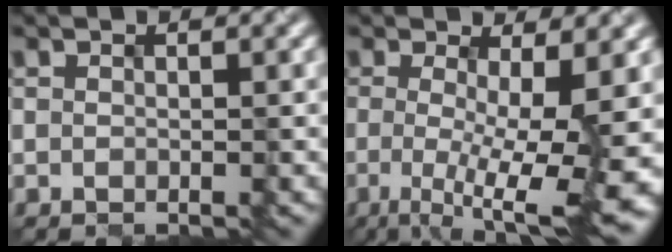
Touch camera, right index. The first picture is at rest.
{"total": 10.5, "force": [-1.3, 2.7, 10.0], "torque": [-0.123, -0.008, -0.016]}